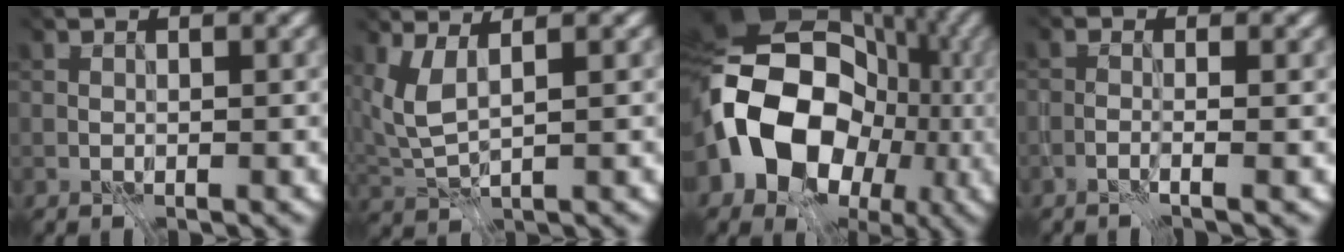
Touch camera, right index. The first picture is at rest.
{"total": 2.7, "force": [0.4, 0.9, 2.5], "torque": [-0.072, -0.010, 0.034]}
{"total": 15.7, "force": [-4.0, 11.8, 9.6], "torque": [-0.173, -0.022, -0.043]}
{"total": 2.2, "force": [-1.6, 0.2, 1.5], "torque": [0.002, 0.004, -0.043]}